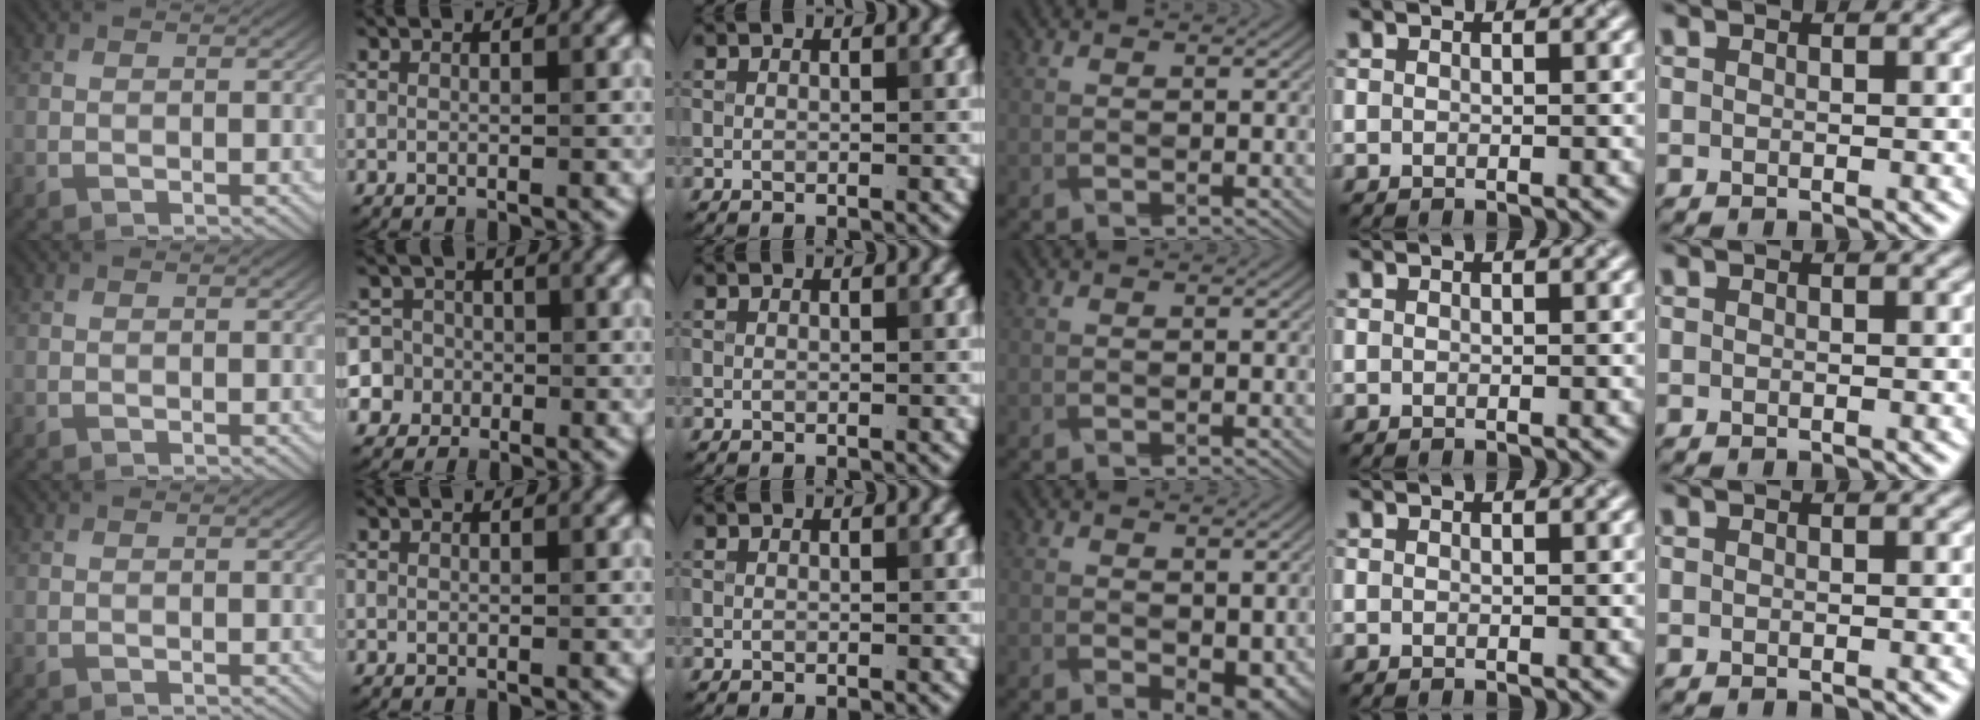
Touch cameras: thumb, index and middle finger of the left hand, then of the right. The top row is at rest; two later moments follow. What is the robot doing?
{"motion": "fold", "object": "plastic wrap"}